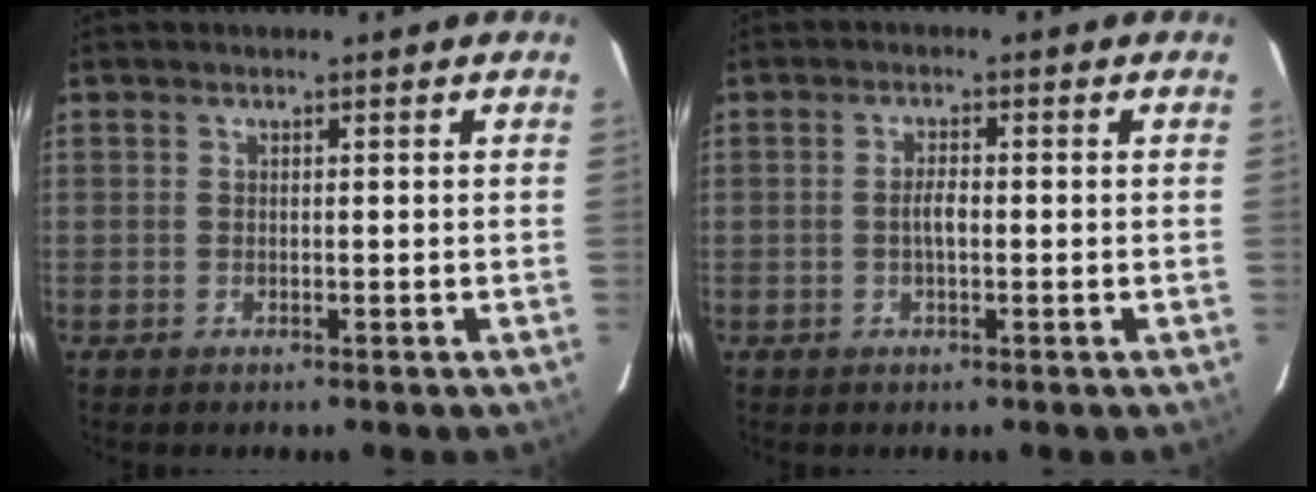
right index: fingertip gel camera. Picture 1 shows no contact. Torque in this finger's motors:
{"motor_torque": [0.46, 0.02, 0.22, 0.07]}